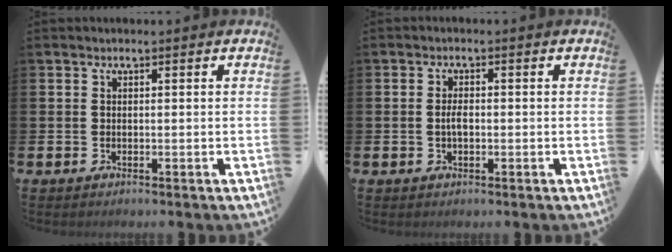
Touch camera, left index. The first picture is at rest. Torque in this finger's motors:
{"motor_torque": [0.25, 0.19, 0.03, 0.08]}